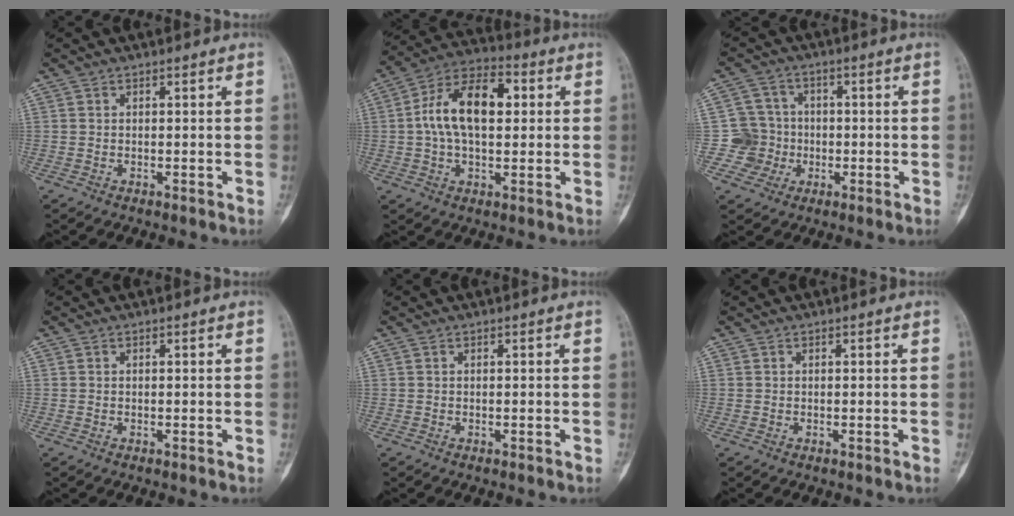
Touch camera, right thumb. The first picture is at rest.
{"total": 14.5, "force": [1.8, 8.2, 11.8], "torque": [-0.203, 0.030, 0.023]}
{"total": 7.1, "force": [-1.4, 7.0, 0.1], "torque": [0.043, 0.020, -0.033]}
{"total": 0.0}
{"total": 0.0}
{"total": 0.0}